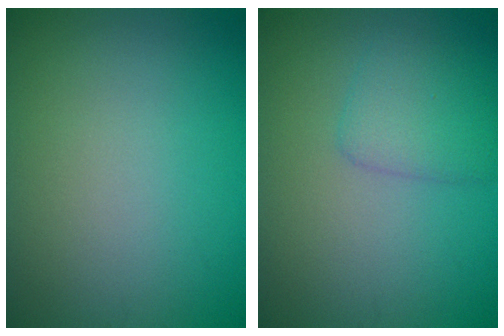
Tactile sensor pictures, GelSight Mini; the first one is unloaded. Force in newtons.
{"total": 2.5, "press": 2.5, "slide": 0.1}